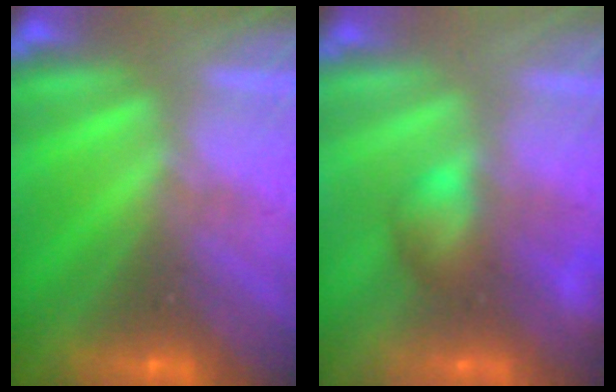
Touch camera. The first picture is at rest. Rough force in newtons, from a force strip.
{"total": 3.3}